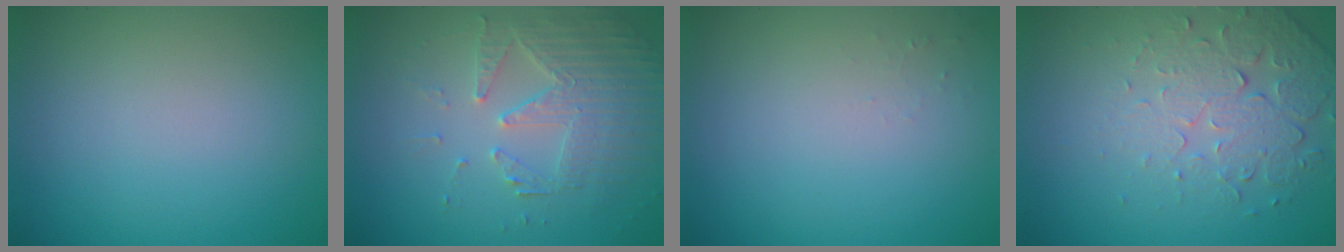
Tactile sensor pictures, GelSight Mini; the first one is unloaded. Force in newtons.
{"total": 3.9, "press": 3.6, "slide": 1.6}
{"total": 0.5, "press": 0.5, "slide": 0.1}
{"total": 4.9, "press": 3.4, "slide": 3.6}